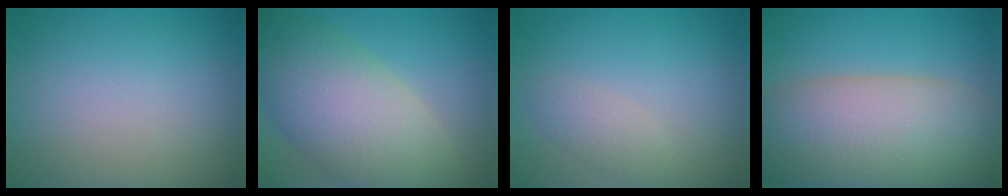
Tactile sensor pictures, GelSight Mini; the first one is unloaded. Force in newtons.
{"total": 10.1, "press": 10.1, "slide": 0.9}
{"total": 1.6, "press": 1.6, "slide": 0.1}
{"total": 11.7, "press": 11.7, "slide": 0.7}